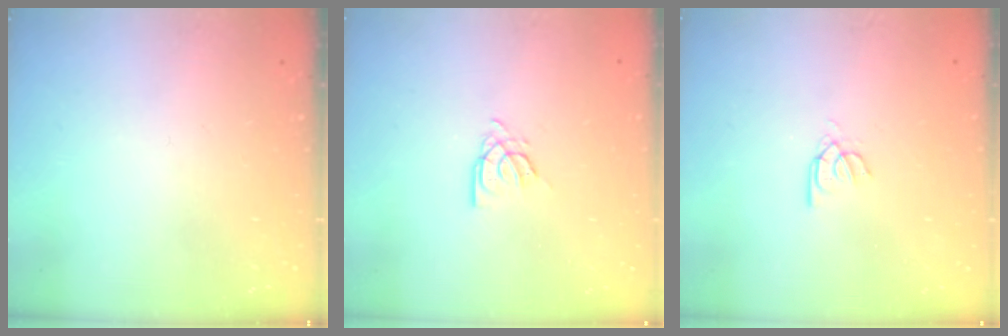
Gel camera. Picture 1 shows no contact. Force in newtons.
{"total": 4.0, "press": 4.0, "slide": 0.1}
{"total": 2.6, "press": 2.6, "slide": 0.2}